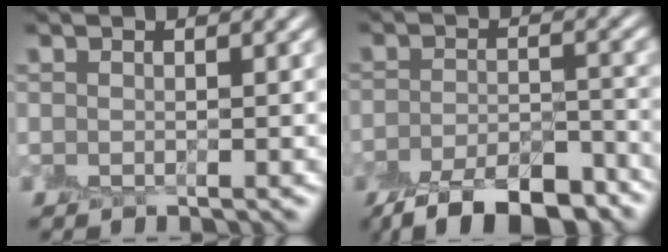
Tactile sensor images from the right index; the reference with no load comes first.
{"total": 9.3, "force": [-7.1, 3.2, 5.1], "torque": [-0.078, -0.017, -0.110]}